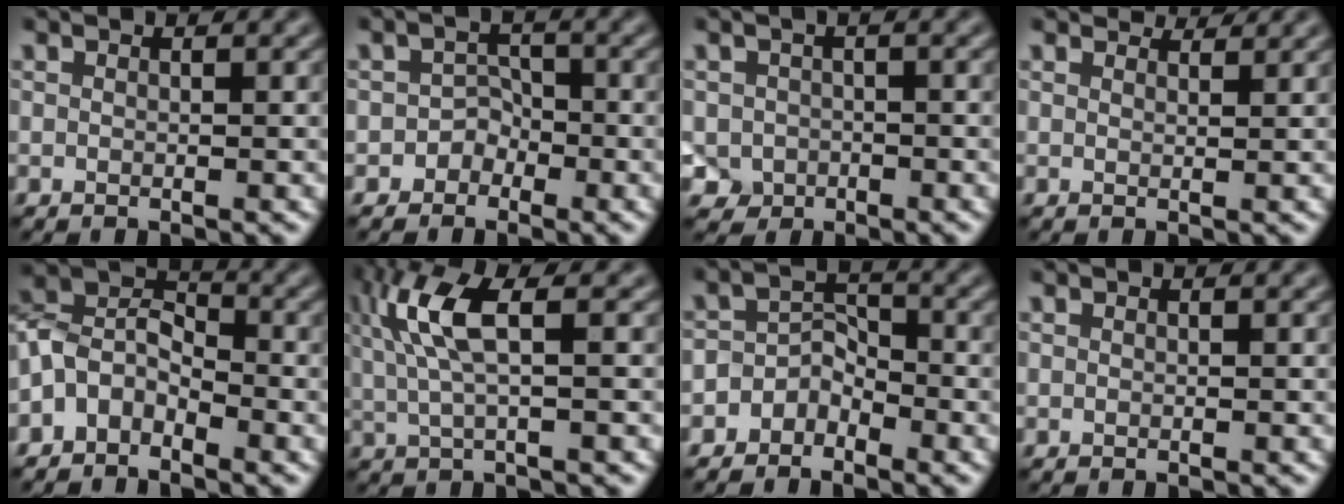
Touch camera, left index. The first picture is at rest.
{"total": 1.8, "force": [-1.2, 1.3, 0.2], "torque": [0.004, 0.008, -0.020]}
{"total": 2.1, "force": [-0.8, 1.9, 0.6], "torque": [-0.008, -0.007, -0.015]}
{"total": 2.9, "force": [2.8, 0.3, 0.5], "torque": [-0.015, 0.001, 0.033]}
{"total": 4.1, "force": [-2.4, 2.7, 2.0], "torque": [-0.039, 0.008, -0.059]}
{"total": 5.8, "force": [1.7, 1.5, 5.3], "torque": [-0.119, 0.006, 0.037]}
{"total": 2.4, "force": [-1.9, 1.4, 0.7], "torque": [-0.008, 0.012, -0.036]}
{"total": 0.0}